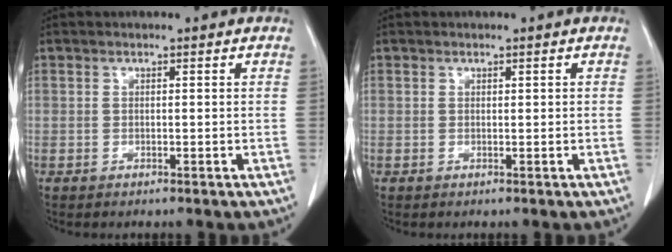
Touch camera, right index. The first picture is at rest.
{"total": 0.0}